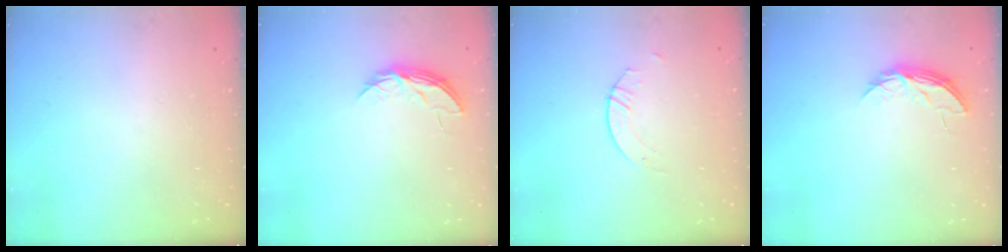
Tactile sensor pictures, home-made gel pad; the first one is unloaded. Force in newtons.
{"total": 5.5, "press": 5.5, "slide": 0.5}
{"total": 2.6, "press": 2.6, "slide": 0.2}
{"total": 5.5, "press": 5.5, "slide": 0.5}